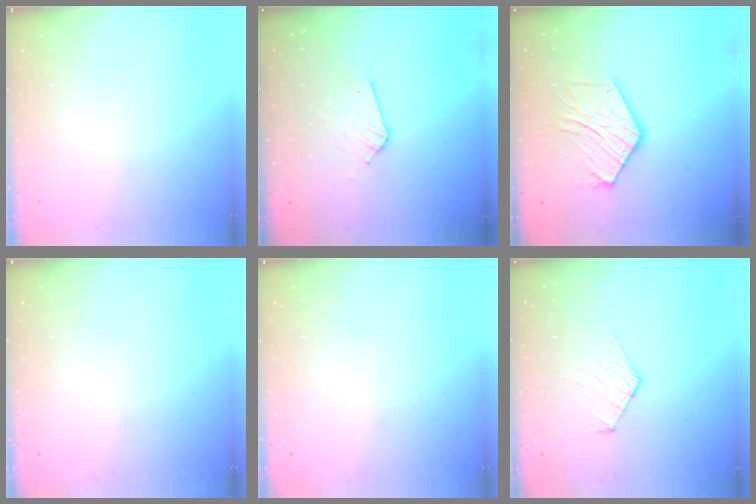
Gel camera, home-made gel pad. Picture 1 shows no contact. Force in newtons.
{"total": 6.2, "press": 6.2, "slide": 0.3}
{"total": 11.8, "press": 11.8, "slide": 0.7}
{"total": 0.0}
{"total": 0.0}
{"total": 5.1, "press": 5.0, "slide": 0.6}